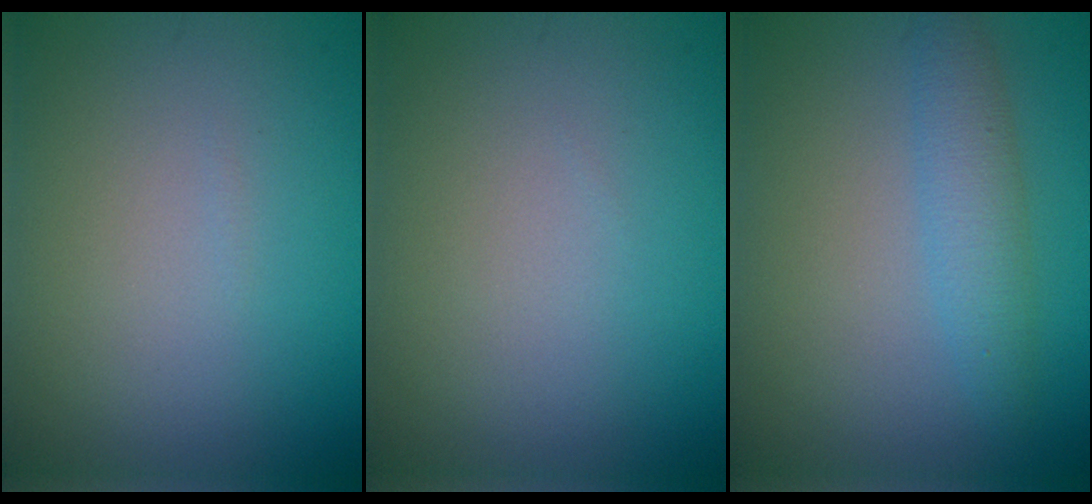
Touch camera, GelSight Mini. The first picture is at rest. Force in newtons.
{"total": 0.0}
{"total": 2.6, "press": 2.6, "slide": 0.2}